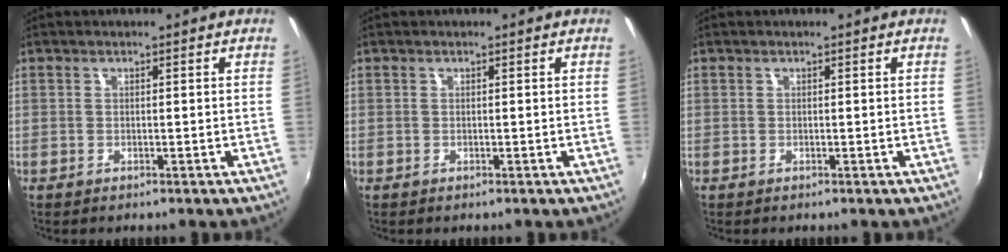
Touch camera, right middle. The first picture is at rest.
{"total": 0.0}
{"total": 0.0}